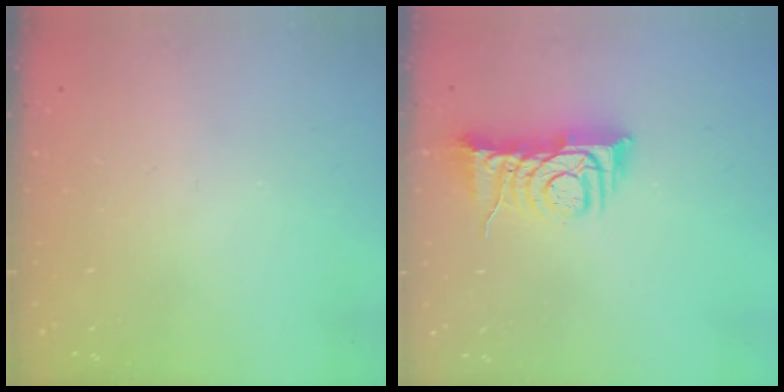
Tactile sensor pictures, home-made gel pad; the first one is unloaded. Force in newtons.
{"total": 8.8, "press": 8.8, "slide": 0.4}